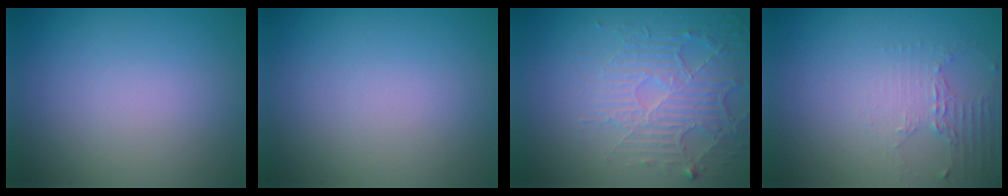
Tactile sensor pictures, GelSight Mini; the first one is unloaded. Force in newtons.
{"total": 0.0}
{"total": 5.5, "press": 3.5, "slide": 4.3}
{"total": 2.0, "press": 1.5, "slide": 1.4}